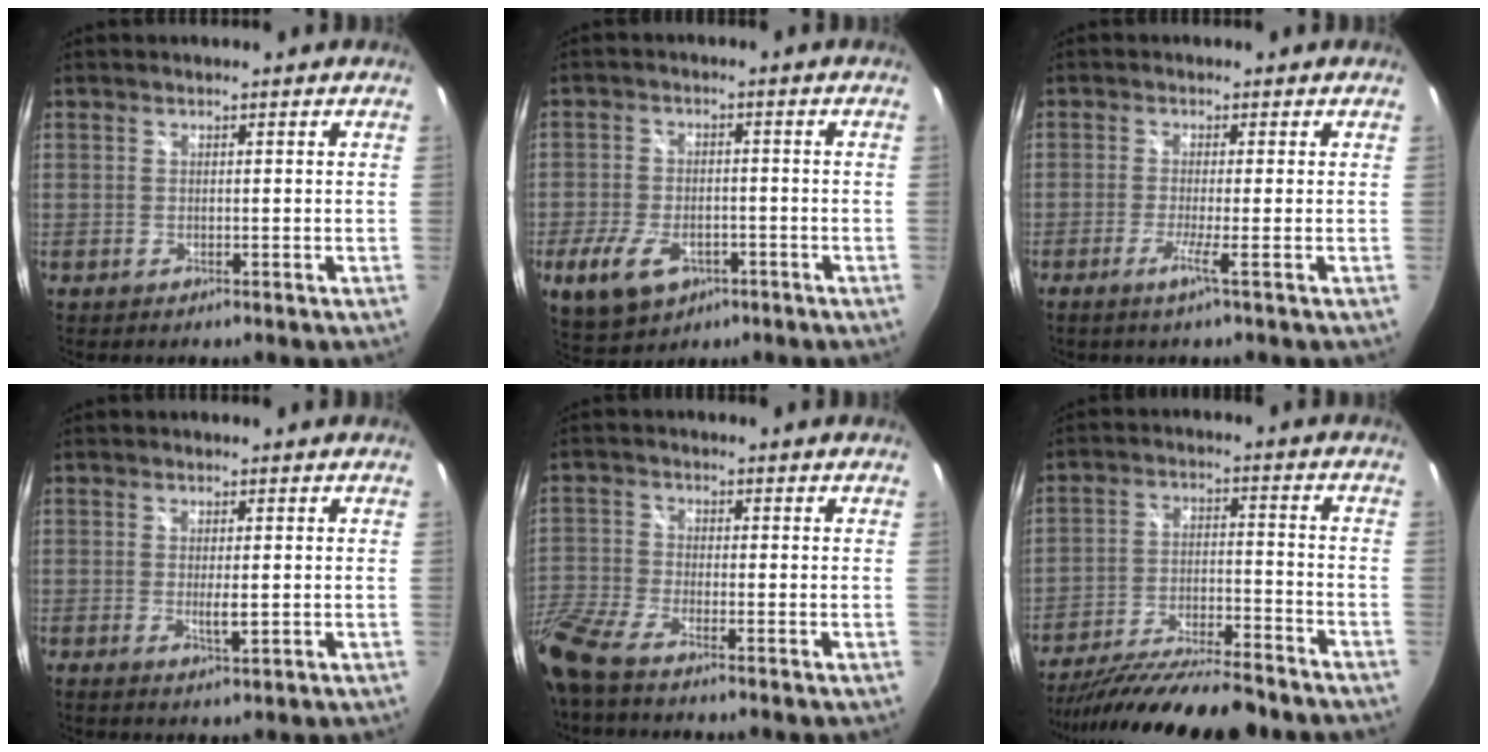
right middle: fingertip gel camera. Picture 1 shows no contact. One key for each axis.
{"total": 10.6, "fx": -5.1, "fy": 6.5, "fz": 6.7, "tx": -0.157, "ty": -0.015, "tz": -0.080}
{"total": 2.9, "fx": -1.5, "fy": -1.3, "fz": 2.2, "tx": -0.053, "ty": -0.007, "tz": -0.033}
{"total": 2.9, "fx": -0.4, "fy": 0.8, "fz": 2.7, "tx": -0.047, "ty": -0.005, "tz": -0.003}
{"total": 9.4, "fx": -7.6, "fy": 1.7, "fz": 5.2, "tx": -0.139, "ty": -0.022, "tz": -0.159}
{"total": 19.0, "fx": -16.6, "fy": 2.1, "fz": 9.1, "tx": -0.176, "ty": -0.038, "tz": -0.264}